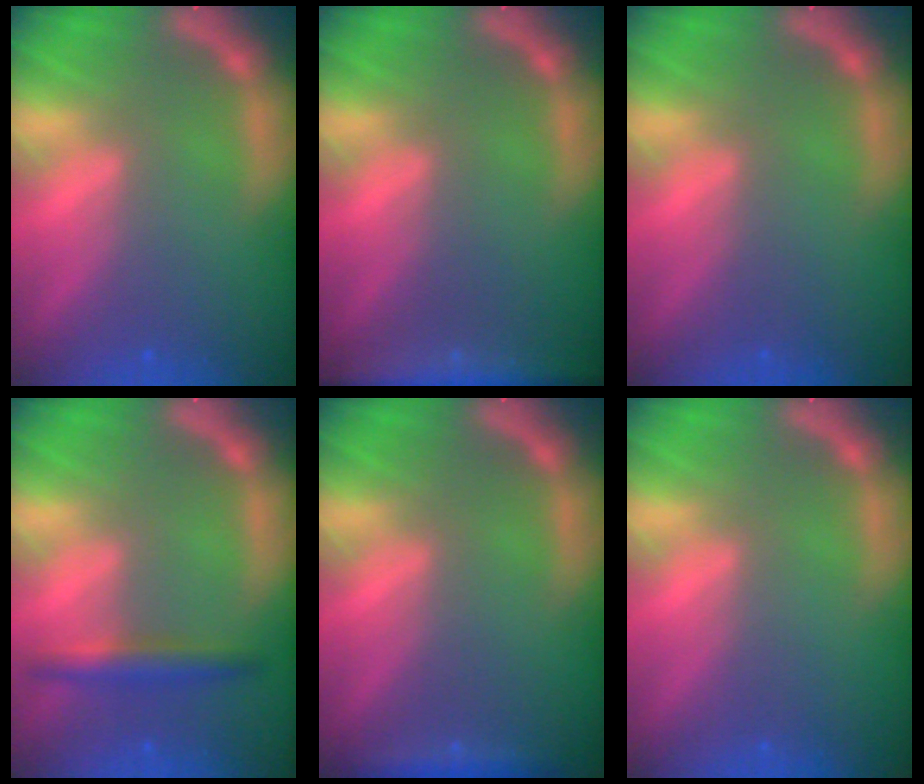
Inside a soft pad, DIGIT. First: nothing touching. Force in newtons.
{"total": 6.5}
{"total": 0.0}
{"total": 3.0}
{"total": 1.9}
{"total": 0.0}